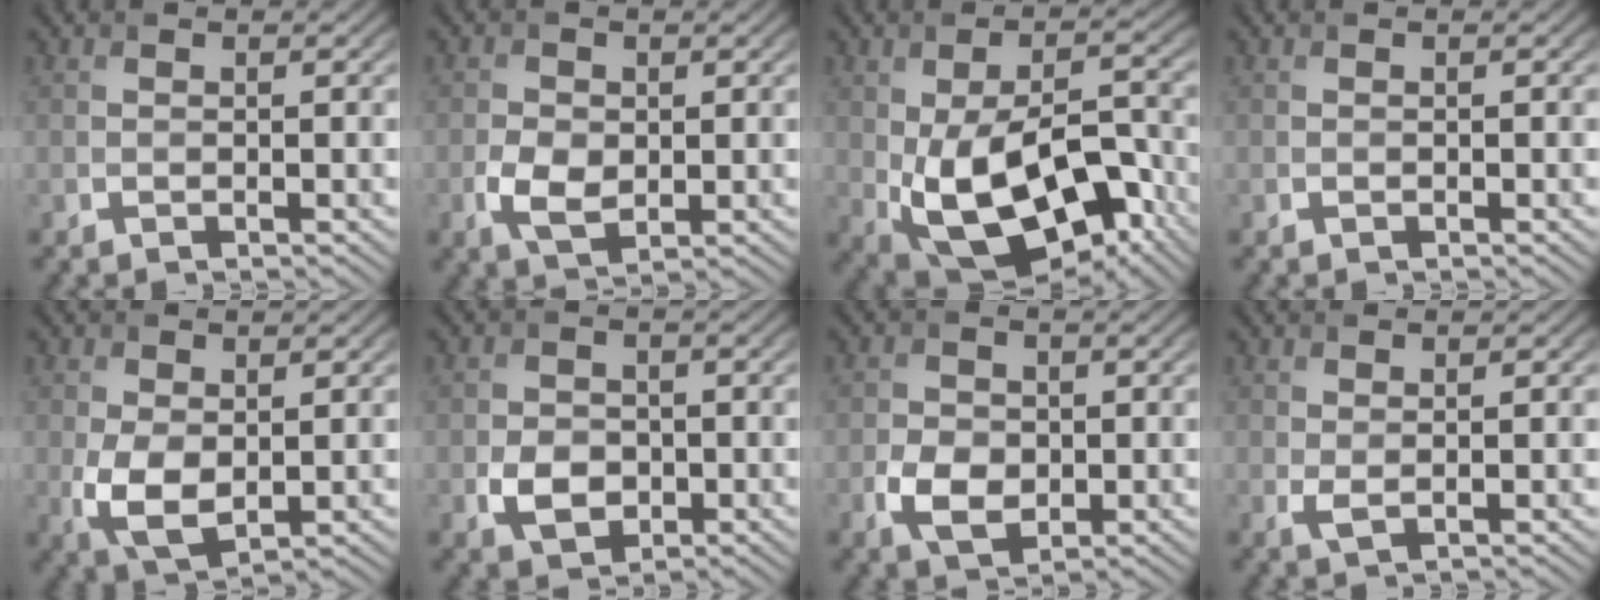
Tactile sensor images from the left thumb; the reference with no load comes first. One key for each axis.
{"total": 3.8, "fx": -0.5, "fy": 2.7, "fz": 2.7, "tx": -0.061, "ty": -0.007, "tz": -0.011}
{"total": 16.1, "fx": -4.5, "fy": 8.9, "fz": 12.6, "tx": -0.226, "ty": -0.033, "tz": -0.061}
{"total": 0.0}
{"total": 5.3, "fx": -0.1, "fy": 3.3, "fz": 4.2, "tx": -0.103, "ty": -0.013, "tz": 0.005}
{"total": 4.0, "fx": -1.1, "fy": 3.1, "fz": 2.2, "tx": -0.045, "ty": -0.008, "tz": -0.020}
{"total": 4.4, "fx": -0.9, "fy": 3.3, "fz": 2.8, "tx": -0.061, "ty": -0.010, "tz": -0.019}
{"total": 1.3, "fx": 0.5, "fy": 0.5, "fz": 1.1, "tx": -0.030, "ty": -0.002, "tz": 0.014}